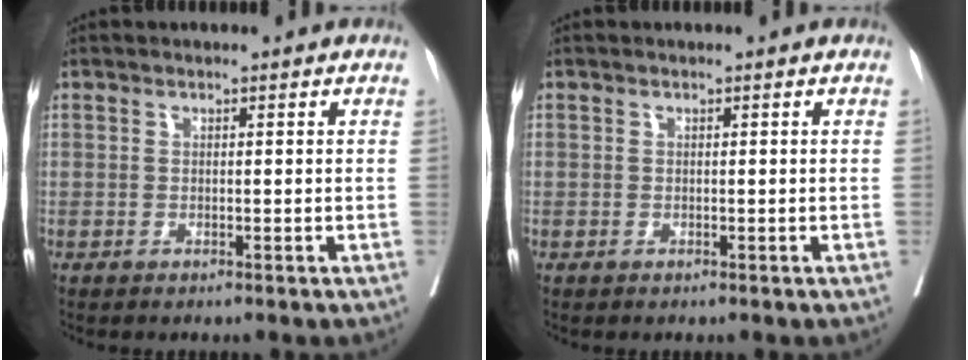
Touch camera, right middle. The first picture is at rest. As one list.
[{"total": 0.0}]